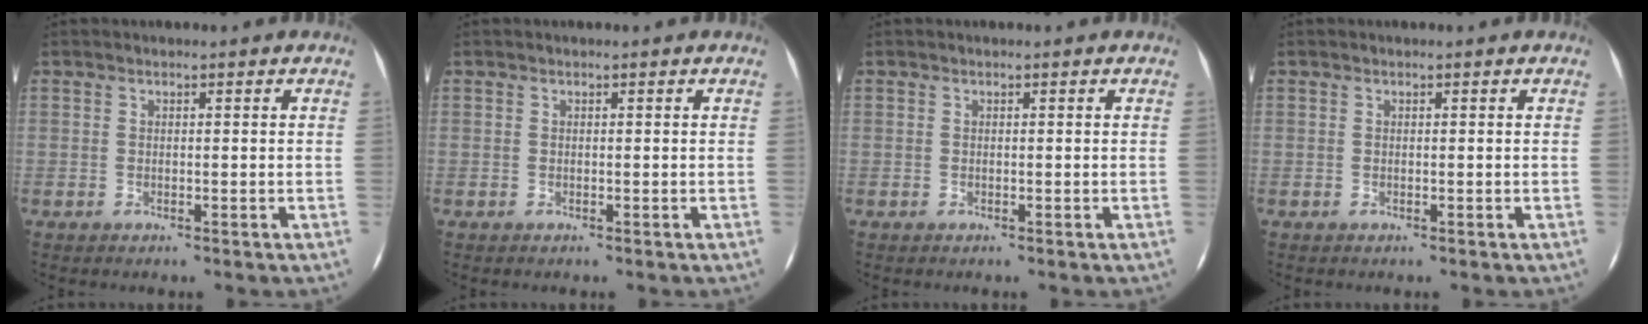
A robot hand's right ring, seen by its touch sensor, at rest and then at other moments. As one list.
[{"total": 0.0}, {"total": 0.0}, {"total": 0.0}]